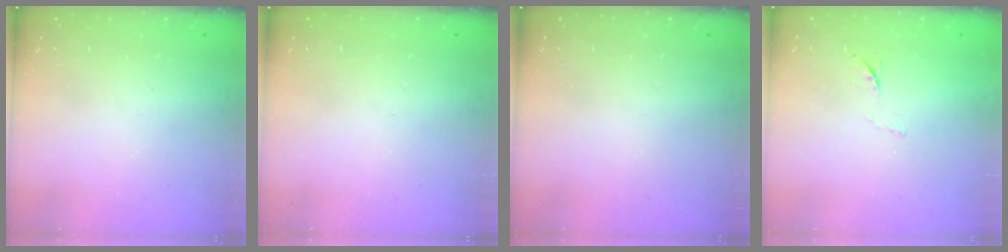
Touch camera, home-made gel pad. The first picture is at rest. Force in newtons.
{"total": 0.0}
{"total": 0.0}
{"total": 4.2, "press": 4.0, "slide": 1.4}